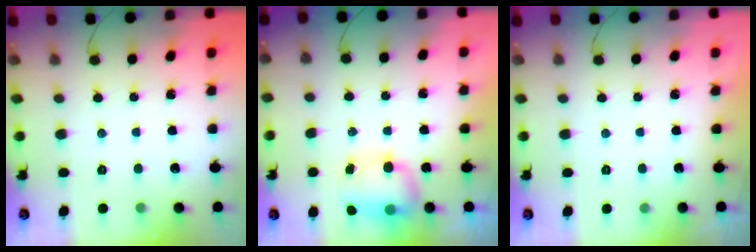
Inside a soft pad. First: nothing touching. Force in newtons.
{"total": 11.7, "press": 8.7, "slide": 7.8}
{"total": 0.0}